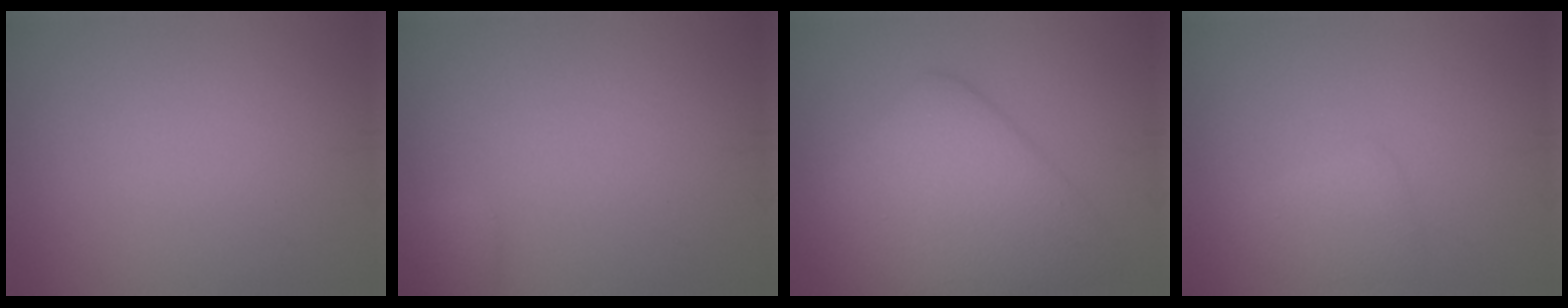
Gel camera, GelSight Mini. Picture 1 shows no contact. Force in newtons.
{"total": 1.3, "press": 1.3, "slide": 0.1}
{"total": 7.8, "press": 7.8, "slide": 0.0}
{"total": 1.8, "press": 1.8, "slide": 0.1}